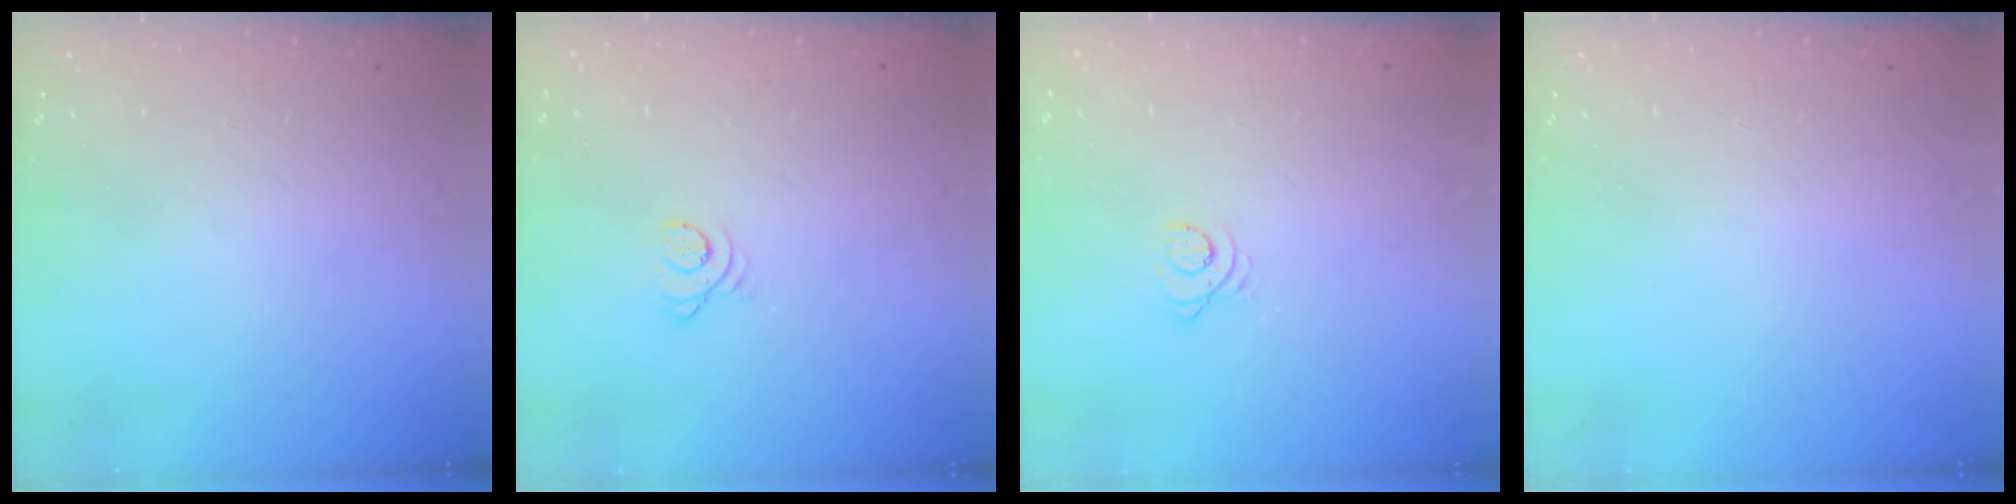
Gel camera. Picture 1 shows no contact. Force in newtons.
{"total": 2.5, "press": 2.5, "slide": 0.2}
{"total": 2.4, "press": 2.4, "slide": 0.2}
{"total": 0.0}